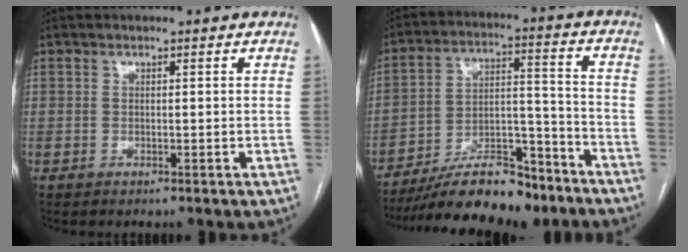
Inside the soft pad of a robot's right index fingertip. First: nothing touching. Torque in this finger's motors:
{"motor_torque": [0.32, -0.53, 0.52, 0.08]}